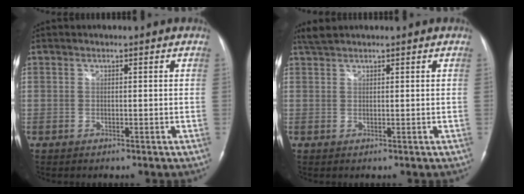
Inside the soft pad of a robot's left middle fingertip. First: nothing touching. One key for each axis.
{"total": 1.9, "fx": 1.9, "fy": 0.2, "fz": 0.5, "tx": -0.015, "ty": 0.013, "tz": 0.039}